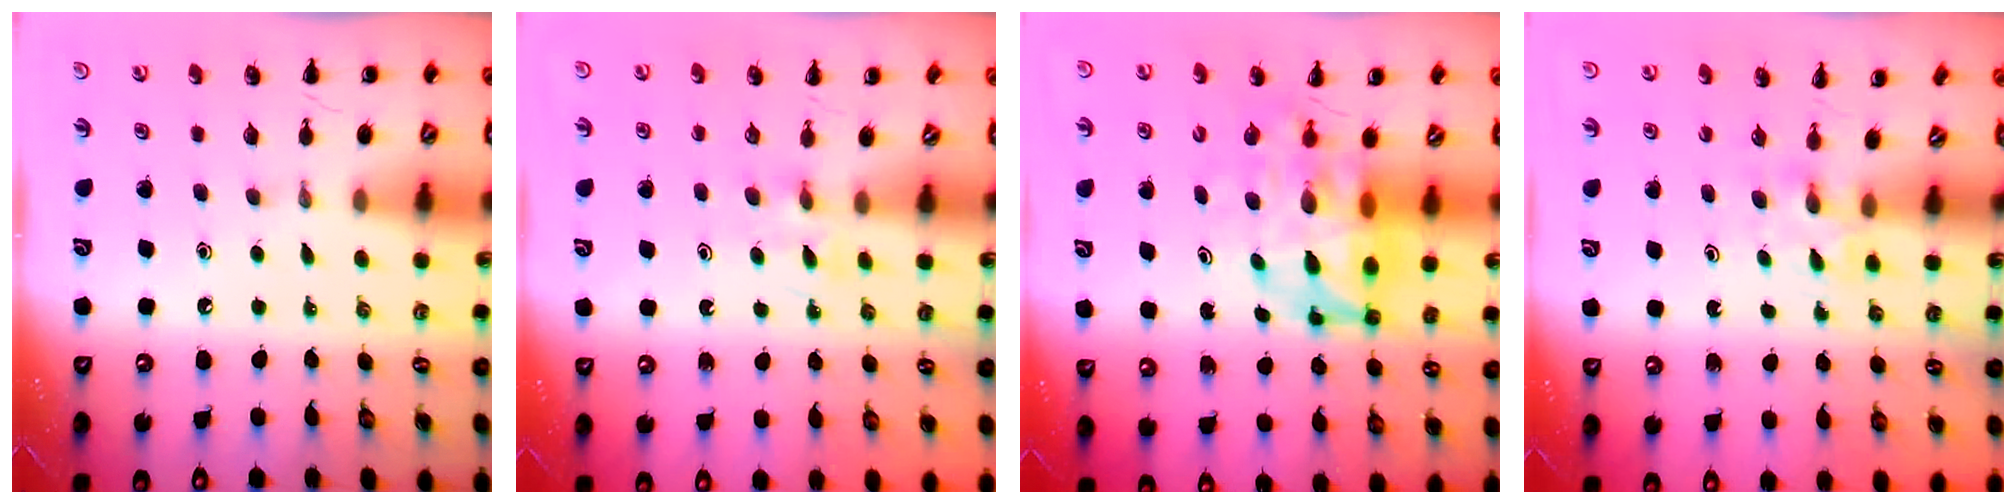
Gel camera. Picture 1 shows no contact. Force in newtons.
{"total": 3.0, "press": 2.8, "slide": 1.1}
{"total": 9.2, "press": 8.7, "slide": 2.7}
{"total": 1.7, "press": 1.4, "slide": 0.9}